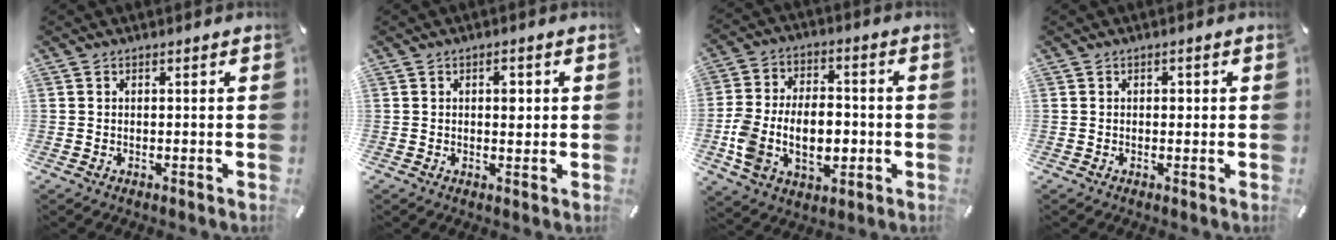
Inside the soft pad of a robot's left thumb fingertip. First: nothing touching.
{"total": 3.3, "force": [0.5, 2.0, 2.6], "torque": [-0.021, -0.006, 0.001]}
{"total": 15.1, "force": [-2.9, 10.5, 10.5], "torque": [-0.222, 0.014, -0.050]}
{"total": 1.3, "force": [0.1, 1.1, 0.8], "torque": [-0.008, 0.003, -0.002]}